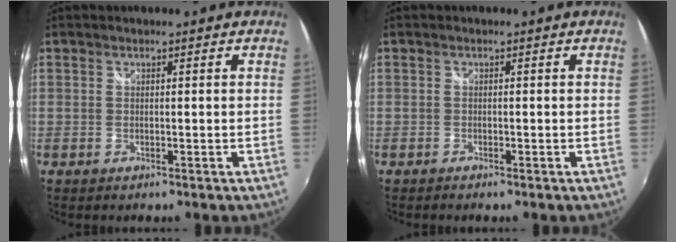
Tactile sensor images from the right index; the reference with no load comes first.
{"total": 0.7, "force": [-0.6, 0.3, 0.2], "torque": [-0.008, -0.003, -0.013]}